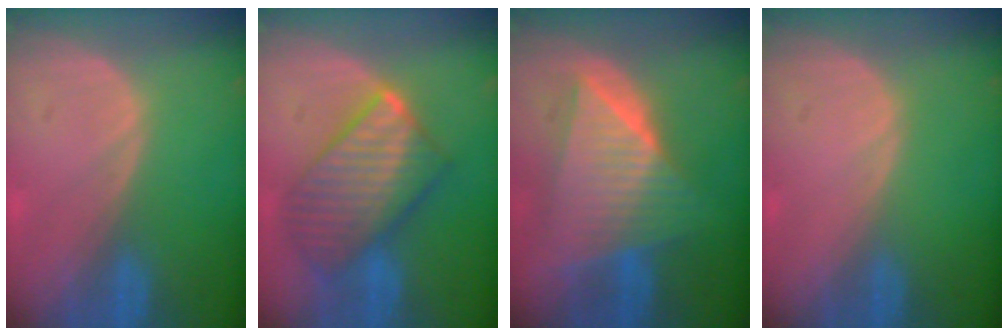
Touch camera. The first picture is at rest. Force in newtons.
{"total": 10.2, "press": 10.2, "slide": 0.7}
{"total": 10.1, "press": 10.1, "slide": 0.6}
{"total": 0.0}